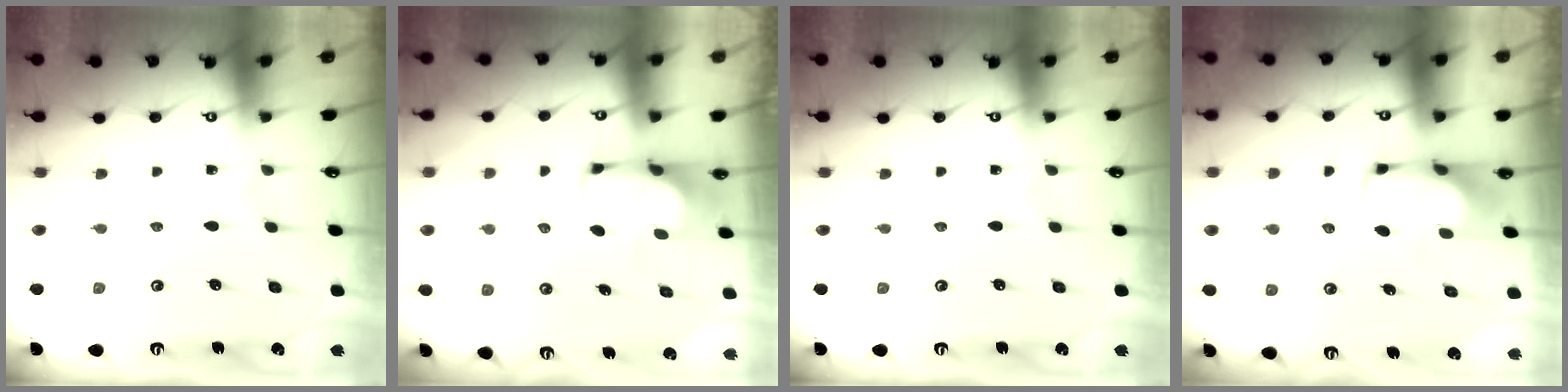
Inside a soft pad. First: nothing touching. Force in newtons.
{"total": 1.0, "press": 1.0, "slide": 0.1}
{"total": 0.0}
{"total": 1.3, "press": 1.2, "slide": 0.3}